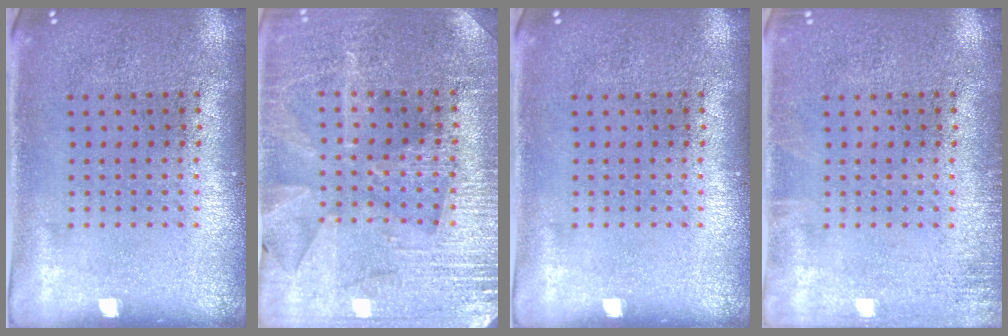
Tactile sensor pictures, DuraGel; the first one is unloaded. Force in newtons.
{"total": 3.1, "press": 3.0, "slide": 0.5}
{"total": 0.0}
{"total": 1.4, "press": 1.4, "slide": 0.2}